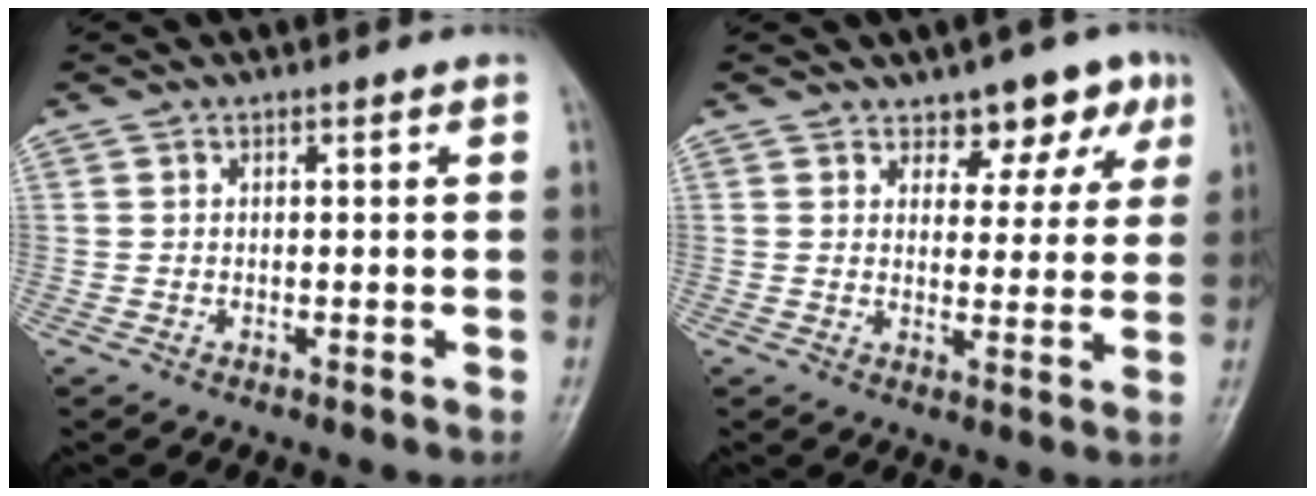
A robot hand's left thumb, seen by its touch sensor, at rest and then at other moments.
{"total": 7.2, "force": [4.5, 4.2, 3.8], "torque": [-0.007, -0.021, 0.059]}